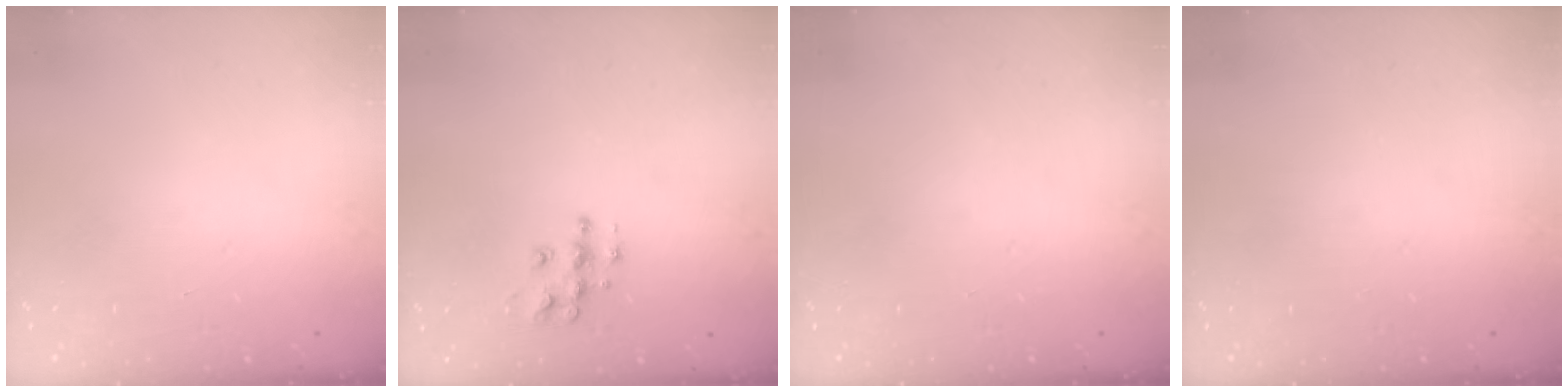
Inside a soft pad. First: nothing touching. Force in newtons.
{"total": 8.5, "press": 8.5, "slide": 0.5}
{"total": 0.0}
{"total": 0.0}